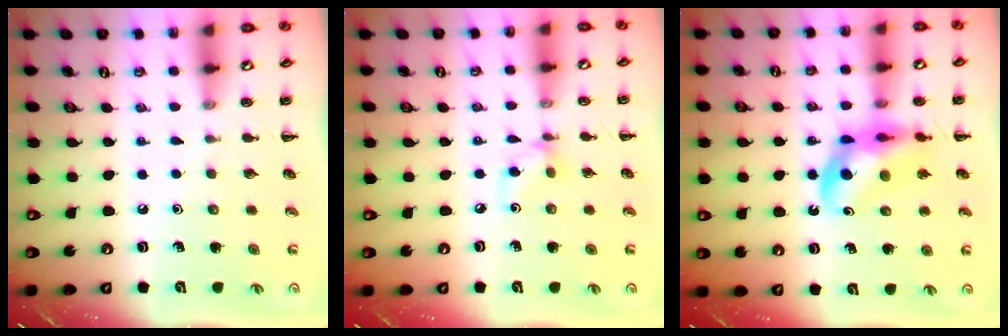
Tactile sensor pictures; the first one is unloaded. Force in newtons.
{"total": 4.5, "press": 4.4, "slide": 0.8}
{"total": 12.9, "press": 12.4, "slide": 3.5}